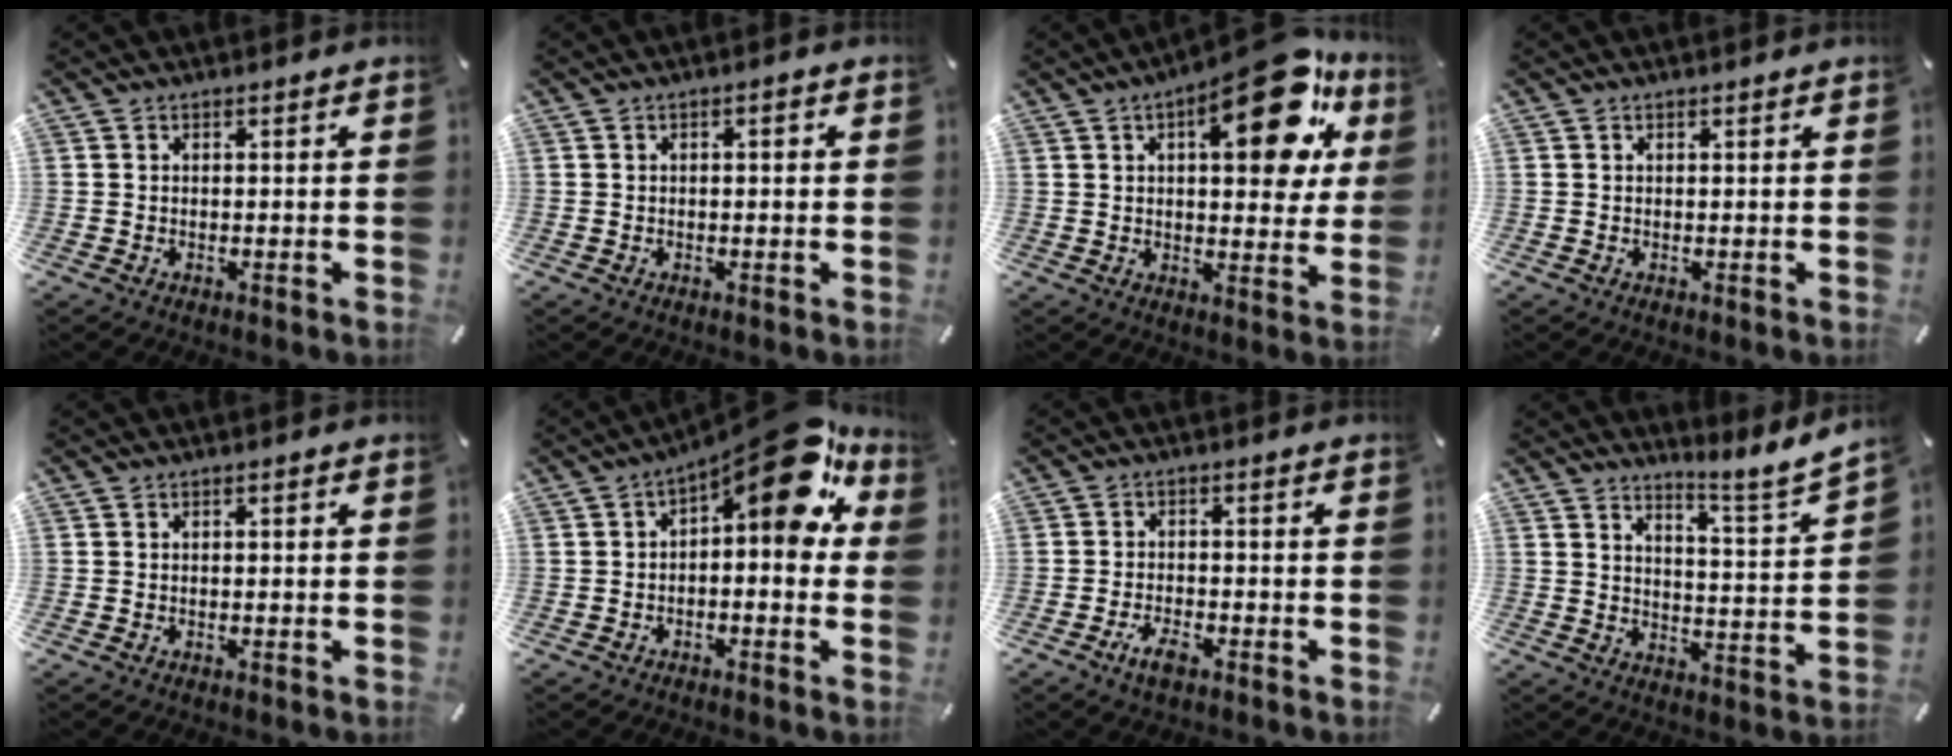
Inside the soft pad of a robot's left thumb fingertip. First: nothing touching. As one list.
[{"total": 1.3, "force": [-0.2, 0.4, 1.2], "torque": [-0.022, 0.002, -0.004]}, {"total": 21.4, "force": [10.4, 8.5, 16.6], "torque": [-0.224, -0.049, 0.156]}, {"total": 0.0}, {"total": 0.5, "force": [-0.1, 0.1, 0.5], "torque": [-0.009, -0.002, -0.002]}, {"total": 14.5, "force": [7.0, 5.6, 11.4], "torque": [-0.149, -0.062, 0.113]}, {"total": 3.8, "force": [-2.5, 1.6, 2.5], "torque": [-0.060, 0.007, -0.050]}, {"total": 7.0, "force": [6.1, 0.6, 3.4], "torque": [-0.049, -0.063, 0.097]}]